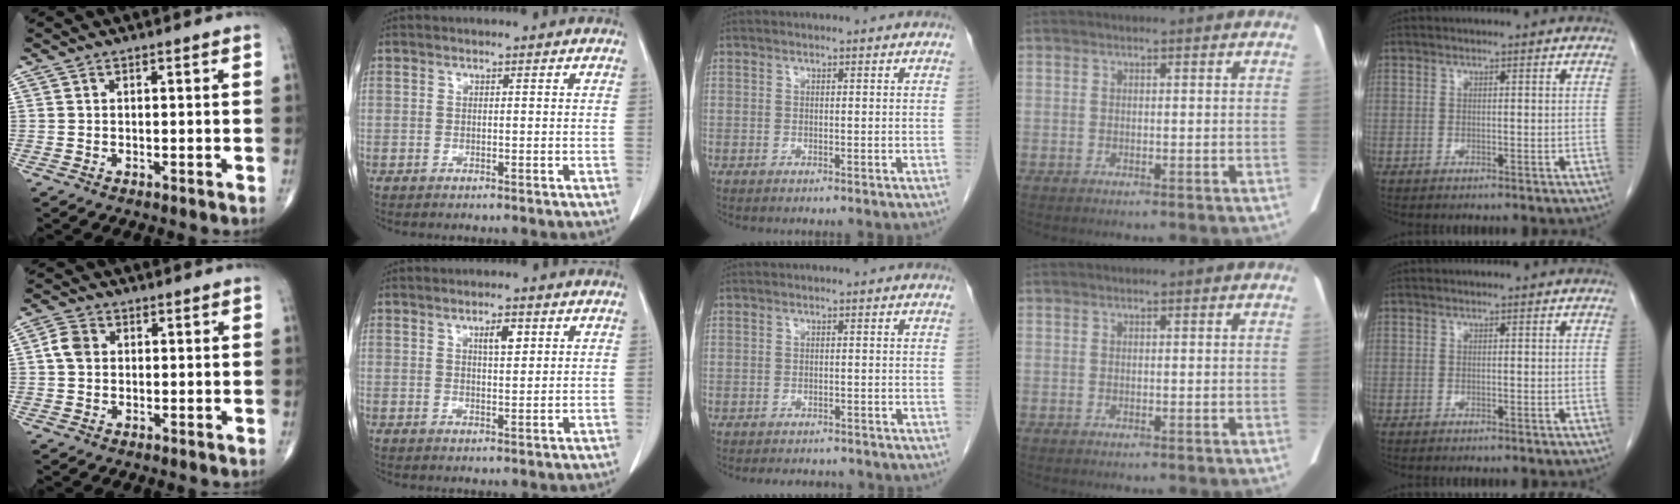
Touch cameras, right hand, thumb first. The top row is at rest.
{"thumb": {"total": 3.7, "force": [0.4, 3.0, 2.2], "torque": [-0.039, 0.009, 0.001]}, "index": {"total": 3.1, "force": [1.4, 0.9, 2.6], "torque": [-0.043, -0.001, 0.023]}, "middle": {"total": 4.9, "force": [-4.5, 1.7, 1.2], "torque": [-0.015, -0.003, -0.054]}}